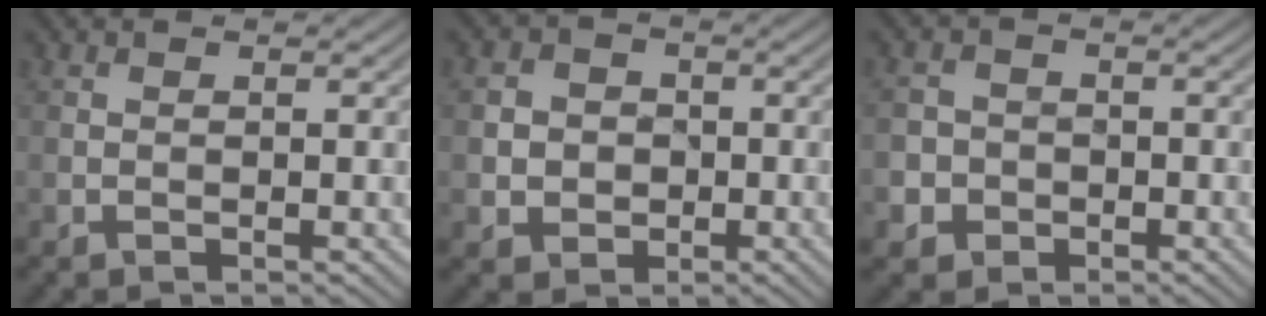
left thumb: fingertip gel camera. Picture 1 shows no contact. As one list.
[{"total": 4.3, "force": [-0.5, 4.0, 1.5], "torque": [-0.029, 0.000, -0.021]}, {"total": 3.9, "force": [-1.4, 3.5, 0.7], "torque": [-0.005, 0.004, -0.043]}]